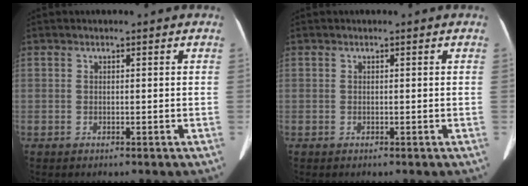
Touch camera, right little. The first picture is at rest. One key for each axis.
{"total": 0.0}